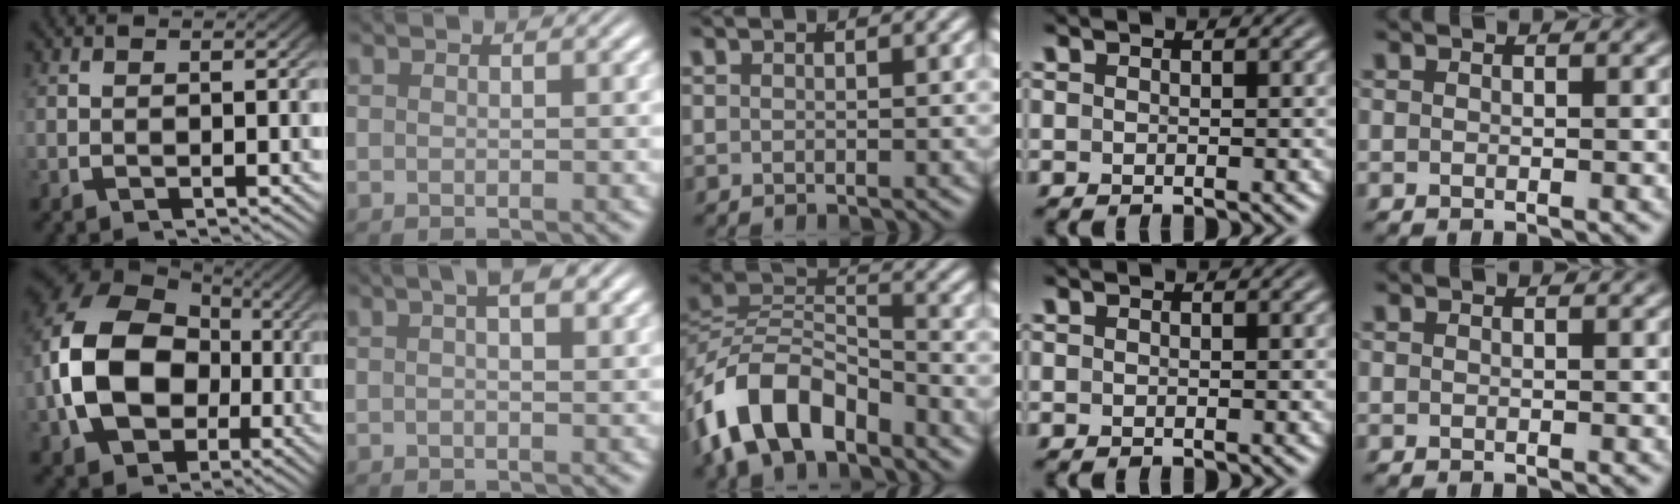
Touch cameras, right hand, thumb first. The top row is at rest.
{"thumb": {"total": 14.2, "force": [-0.2, 10.5, 9.5], "torque": [-0.224, -0.046, 0.019]}, "index": {"total": 3.1, "force": [1.2, 0.9, 2.7], "torque": [-0.030, 0.014, 0.011]}, "middle": {"total": 7.9, "force": [-3.4, 5.2, 4.9], "torque": [-0.101, -0.008, -0.058]}}